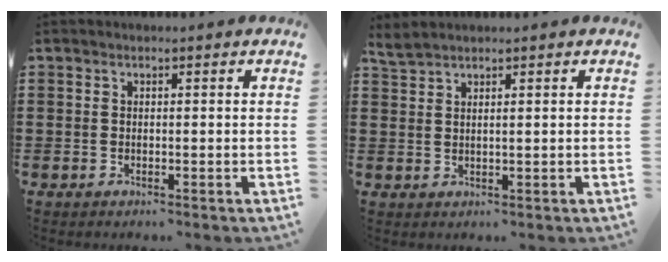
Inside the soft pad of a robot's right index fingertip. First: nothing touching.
{"total": 2.1, "force": [2.0, -0.1, 0.7], "torque": [-0.017, 0.004, 0.038]}